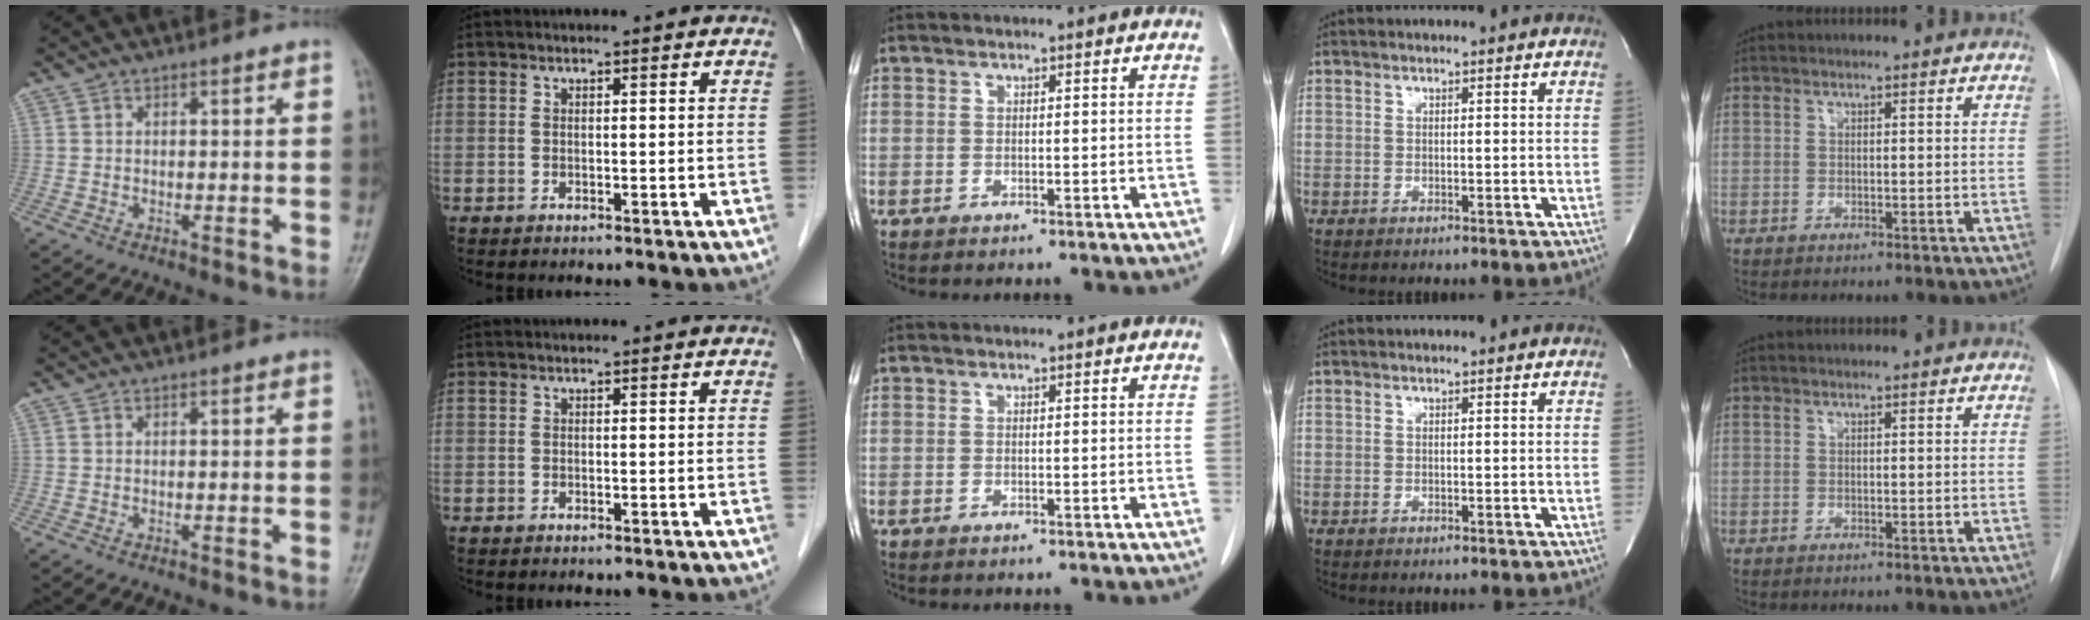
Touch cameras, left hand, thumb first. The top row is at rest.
{}